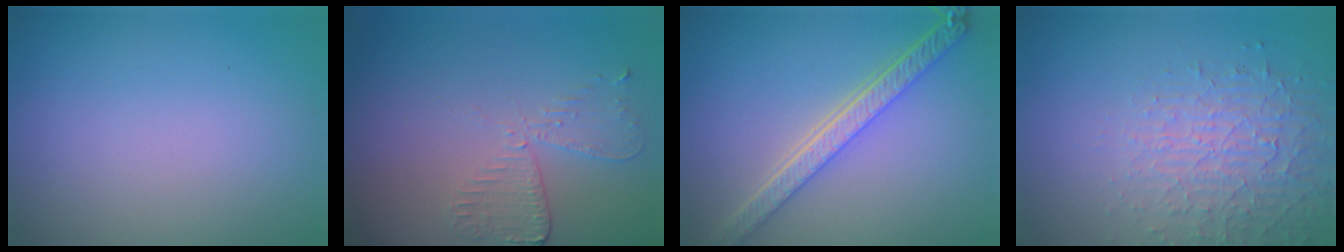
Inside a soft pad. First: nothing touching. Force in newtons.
{"total": 2.7, "press": 2.4, "slide": 1.2}
{"total": 5.1, "press": 4.0, "slide": 3.1}
{"total": 4.8, "press": 3.5, "slide": 3.3}